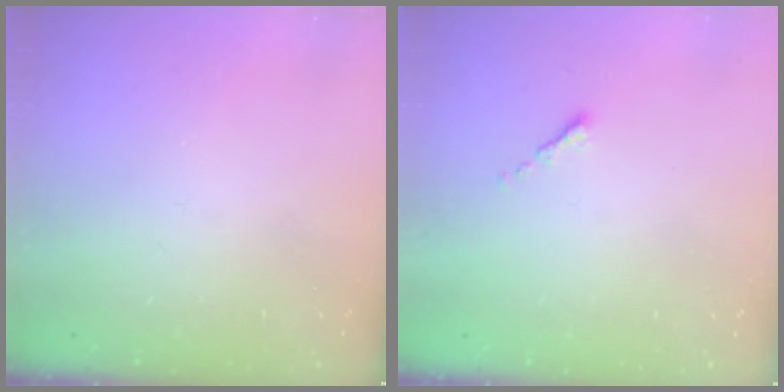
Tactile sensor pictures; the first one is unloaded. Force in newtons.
{"total": 0.6, "press": 0.5, "slide": 0.2}